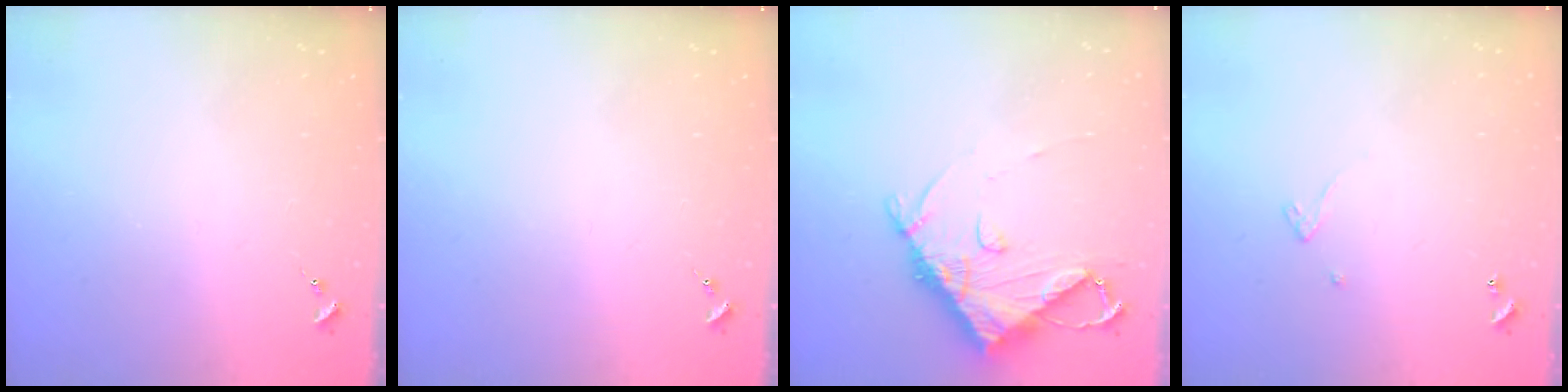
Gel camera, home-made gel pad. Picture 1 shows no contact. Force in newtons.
{"total": 0.0}
{"total": 11.0, "press": 10.9, "slide": 1.4}
{"total": 2.4, "press": 2.4, "slide": 0.2}